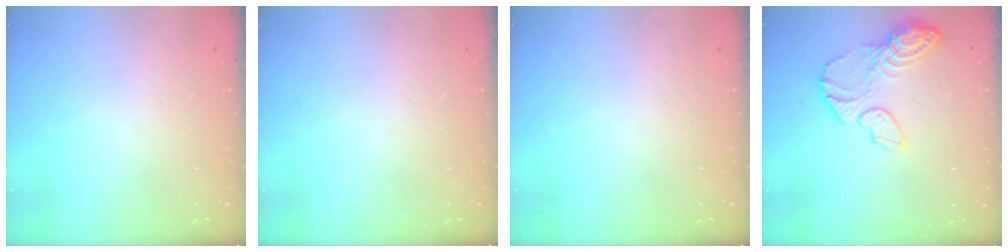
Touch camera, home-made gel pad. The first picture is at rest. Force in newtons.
{"total": 0.0}
{"total": 0.0}
{"total": 14.5, "press": 13.5, "slide": 5.3}